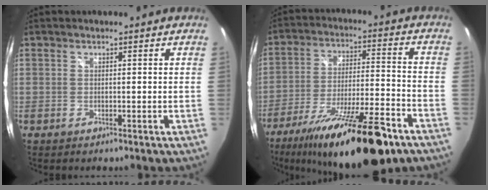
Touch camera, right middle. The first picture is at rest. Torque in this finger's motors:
{"motor_torque": [1.11, -1.04, 0.52, 0.21]}